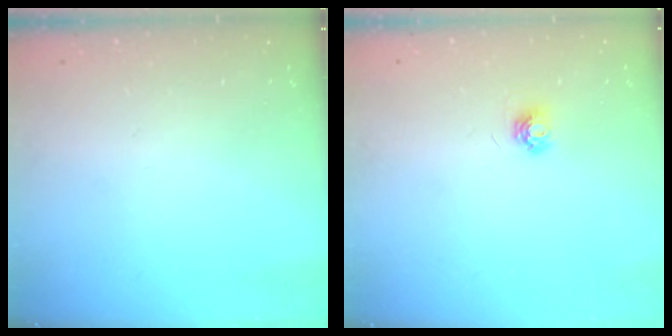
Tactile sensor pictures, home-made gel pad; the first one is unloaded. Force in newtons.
{"total": 4.5, "press": 4.5, "slide": 0.5}